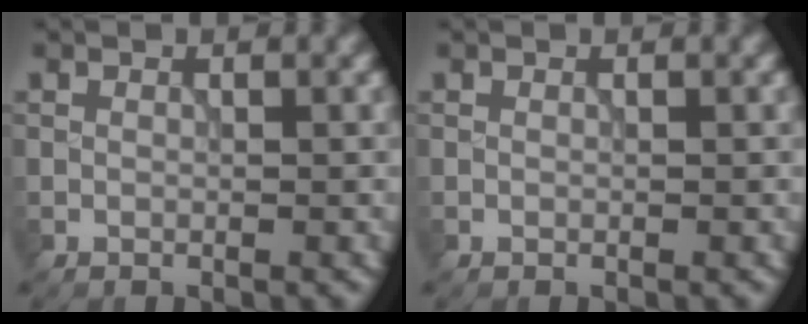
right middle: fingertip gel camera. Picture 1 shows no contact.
{"total": 0.0}